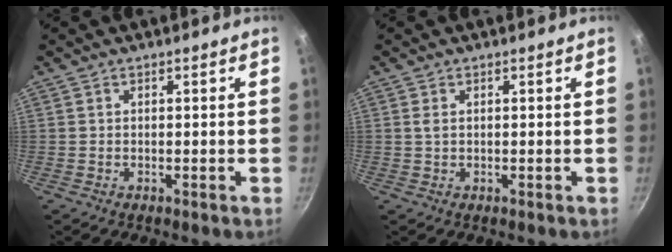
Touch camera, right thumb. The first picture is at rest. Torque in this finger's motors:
{"motor_torque": [-0.29, 0.52, 0.36, 0.21, 0.00]}